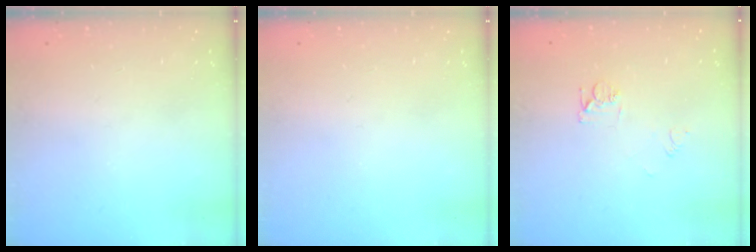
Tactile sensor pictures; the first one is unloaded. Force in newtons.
{"total": 0.0}
{"total": 6.3, "press": 6.3, "slide": 0.6}